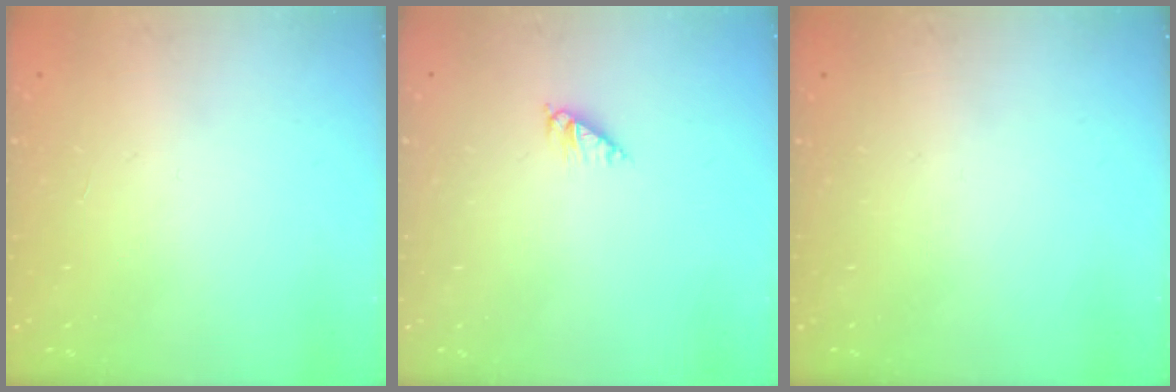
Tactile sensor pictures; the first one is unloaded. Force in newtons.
{"total": 3.2, "press": 3.2, "slide": 0.4}
{"total": 0.0}